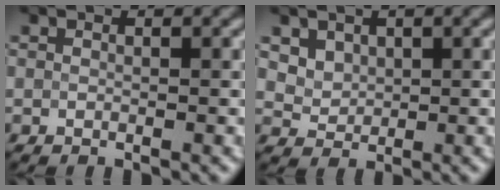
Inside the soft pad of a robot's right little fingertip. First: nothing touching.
{"total": 3.2, "force": [1.7, 2.3, 1.4], "torque": [-0.021, 0.009, 0.039]}